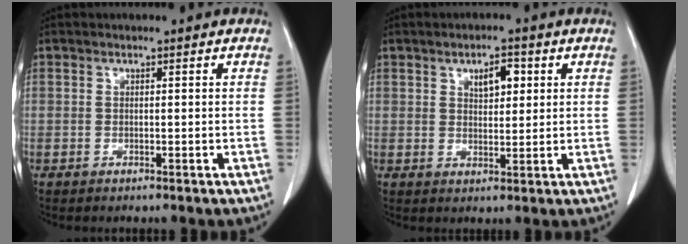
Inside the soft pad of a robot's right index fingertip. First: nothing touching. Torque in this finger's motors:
{"motor_torque": [0.50, 0.18, 0.08, 0.05]}